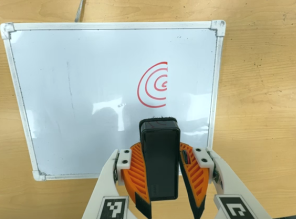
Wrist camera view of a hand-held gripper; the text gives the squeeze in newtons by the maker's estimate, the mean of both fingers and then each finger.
{"total": 11.1, "left": 10.6, "right": 11.6}